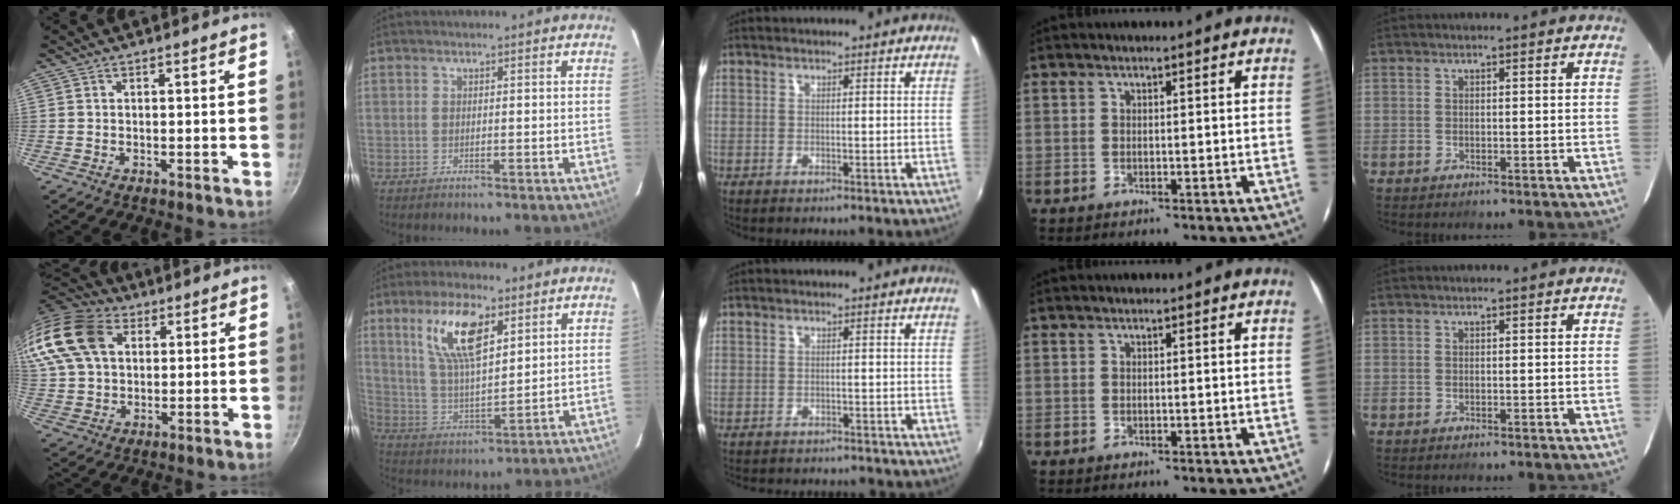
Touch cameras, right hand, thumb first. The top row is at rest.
{"thumb": {"total": 22.0, "force": [8.2, 15.6, 13.2], "torque": [-0.301, 0.024, 0.149]}, "index": {"total": 12.5, "force": [6.2, 4.6, 9.8], "torque": [-0.186, 0.010, 0.126]}, "middle": {"total": 8.1, "force": [-7.4, 2.0, 2.6], "torque": [-0.064, -0.012, -0.101]}}